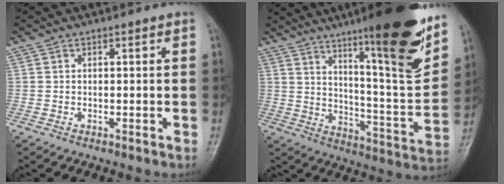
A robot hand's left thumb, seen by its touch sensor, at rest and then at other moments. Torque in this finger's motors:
{"motor_torque": [2.39, 0.85, 1.57, -1.20, 0.50]}